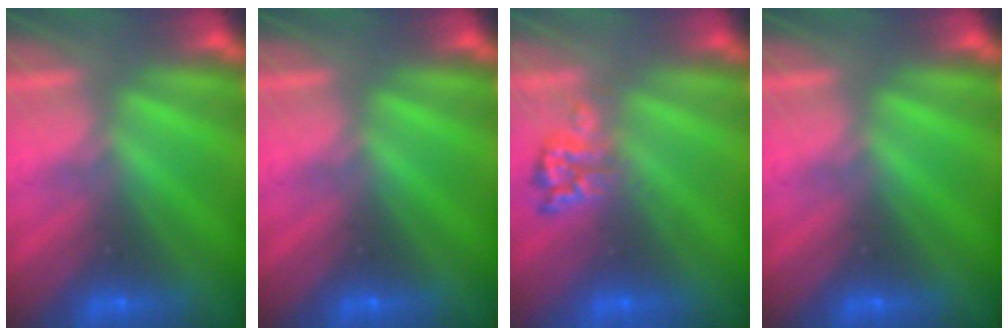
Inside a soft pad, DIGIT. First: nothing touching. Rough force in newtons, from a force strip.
{"total": 0.0}
{"total": 2.4}
{"total": 0.0}